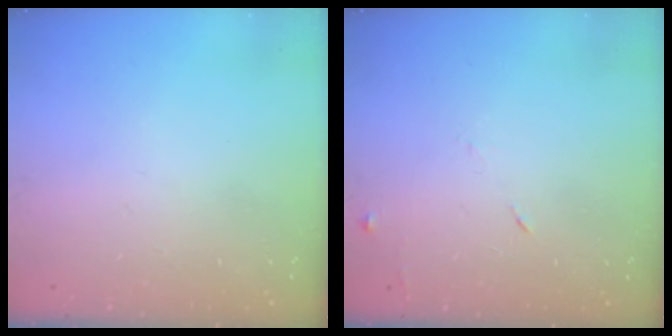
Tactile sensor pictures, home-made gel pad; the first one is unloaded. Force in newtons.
{"total": 5.2, "press": 5.1, "slide": 0.6}